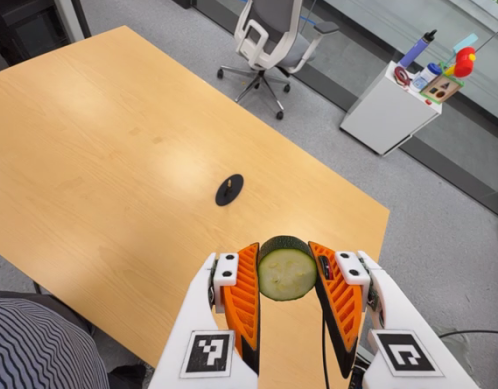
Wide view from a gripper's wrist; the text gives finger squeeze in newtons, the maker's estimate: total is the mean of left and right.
{"total": 10.9, "left": 10.4, "right": 11.4}